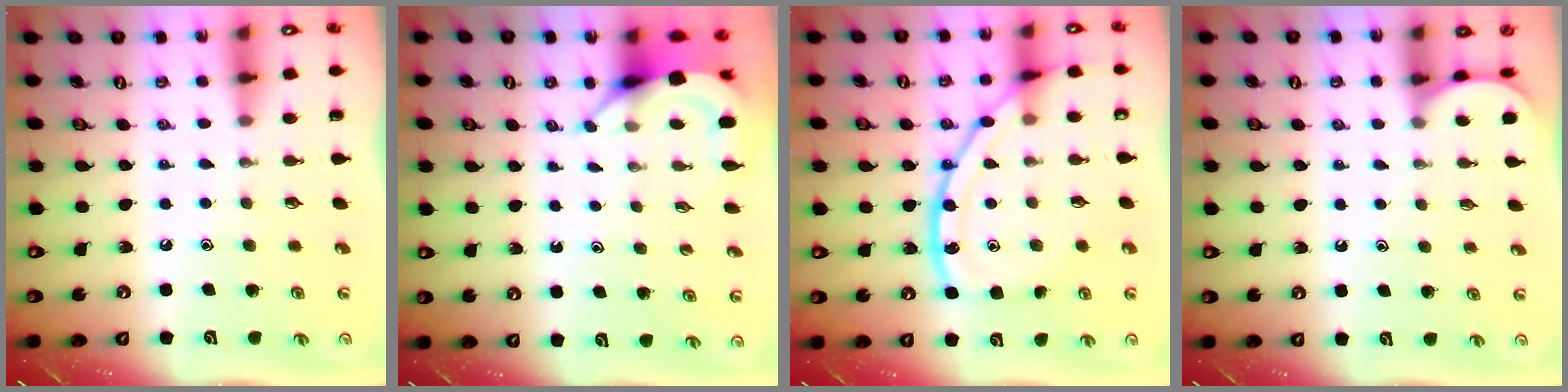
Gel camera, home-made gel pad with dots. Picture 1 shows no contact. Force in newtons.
{"total": 3.9, "press": 3.9, "slide": 0.3}
{"total": 14.9, "press": 14.9, "slide": 0.8}
{"total": 0.7, "press": 0.7, "slide": 0.1}